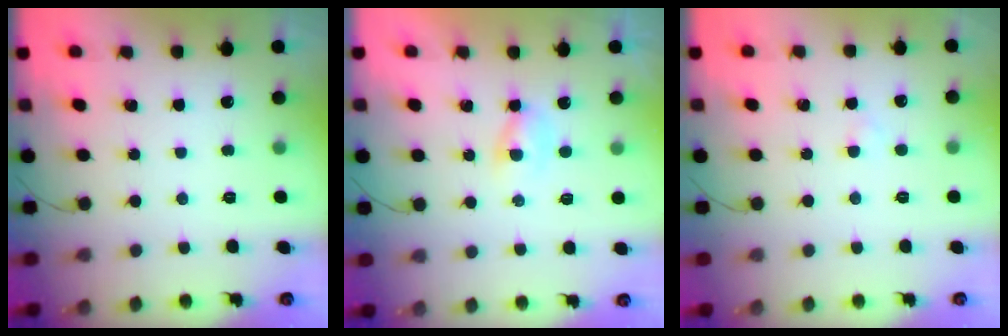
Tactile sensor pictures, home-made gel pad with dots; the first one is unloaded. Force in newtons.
{"total": 1.3, "press": 1.1, "slide": 0.7}
{"total": 1.2, "press": 1.0, "slide": 0.6}